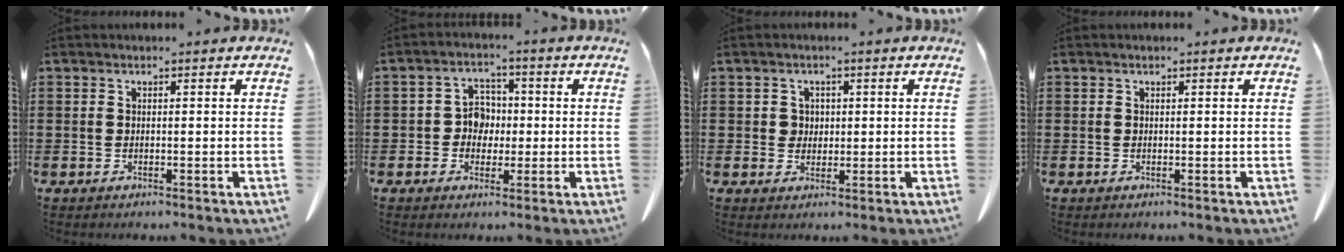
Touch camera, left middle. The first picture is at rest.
{"total": 4.2, "force": [-0.2, 3.8, 1.8], "torque": [-0.048, 0.013, -0.009]}
{"total": 2.1, "force": [0.6, 2.0, 0.5], "torque": [-0.018, 0.009, 0.010]}
{"total": 0.0}